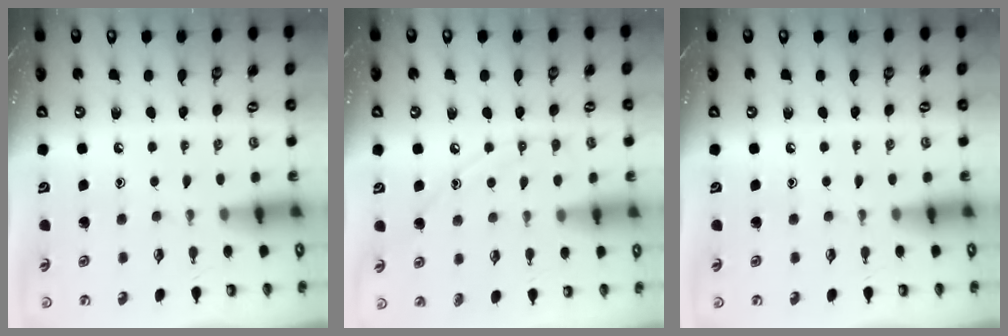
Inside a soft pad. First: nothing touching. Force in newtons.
{"total": 7.4, "press": 7.4, "slide": 0.6}
{"total": 0.0}